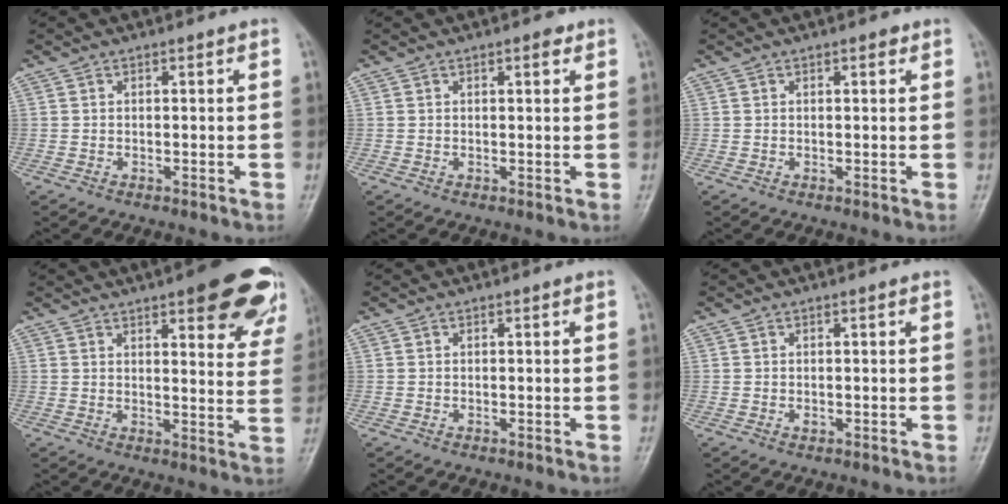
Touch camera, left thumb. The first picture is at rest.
{"total": 1.6, "force": [0.9, 0.7, 1.2], "torque": [-0.012, -0.001, 0.010]}
{"total": 1.0, "force": [0.6, 0.5, 0.7], "torque": [-0.006, 0.000, 0.006]}
{"total": 14.0, "force": [8.0, 4.9, 10.4], "torque": [-0.090, -0.031, 0.088]}
{"total": 0.0}
{"total": 0.9, "force": [0.0, 0.5, 0.7], "torque": [-0.006, 0.001, 0.003]}